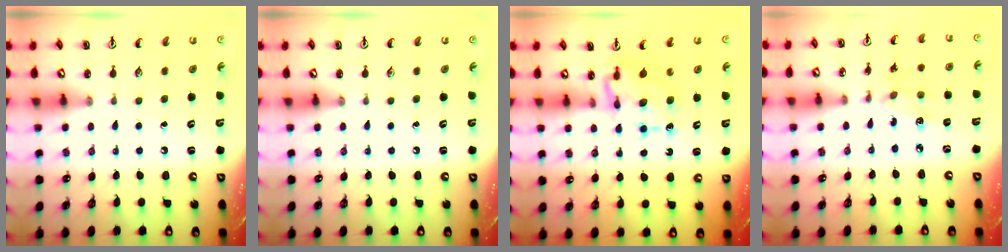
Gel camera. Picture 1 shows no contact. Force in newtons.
{"total": 0.0}
{"total": 7.8, "press": 7.8, "slide": 0.6}
{"total": 5.0, "press": 4.7, "slide": 1.7}